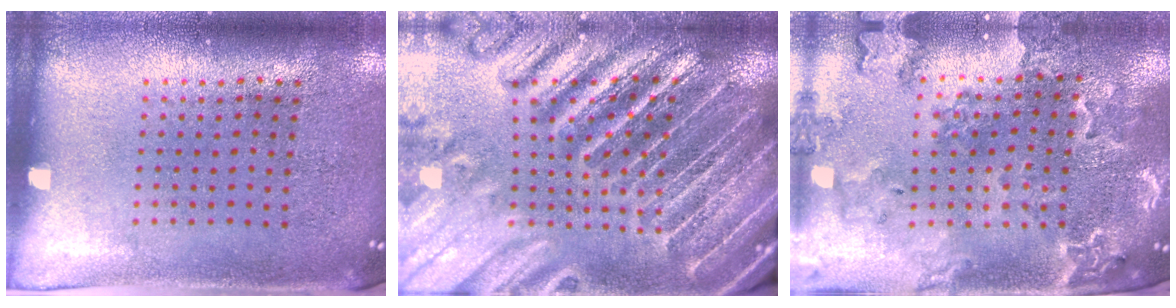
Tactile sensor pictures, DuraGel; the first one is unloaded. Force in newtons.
{"total": 5.2, "press": 4.5, "slide": 2.5}
{"total": 1.8, "press": 1.8, "slide": 0.3}